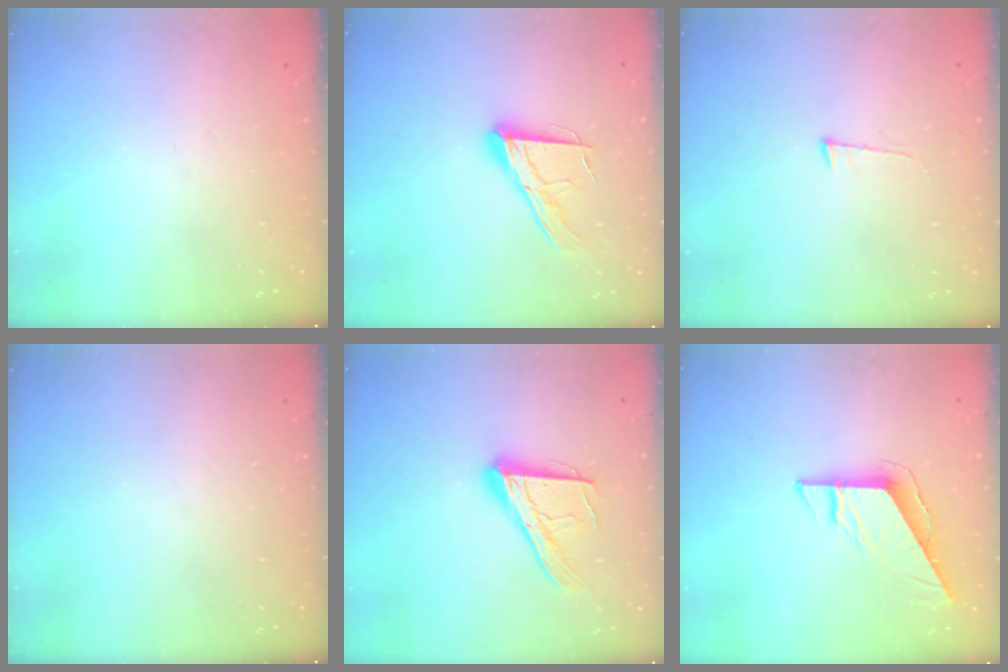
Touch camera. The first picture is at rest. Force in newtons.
{"total": 13.0, "press": 13.0, "slide": 1.0}
{"total": 4.5, "press": 4.0, "slide": 2.0}
{"total": 0.0}
{"total": 16.3, "press": 16.2, "slide": 1.4}
{"total": 8.1, "press": 8.1, "slide": 0.6}